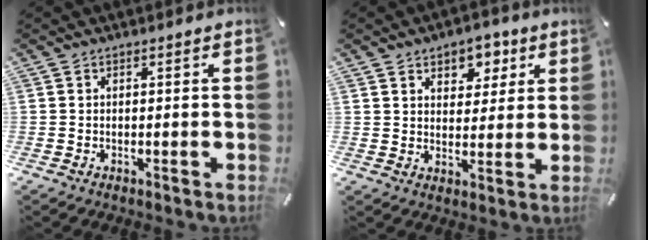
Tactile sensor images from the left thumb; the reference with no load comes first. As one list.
[{"total": 6.6, "force": [3.8, 4.9, 2.1], "torque": [-0.004, -0.023, 0.057]}]